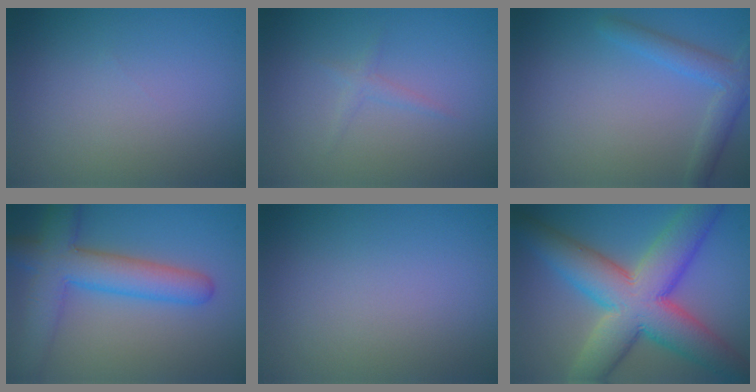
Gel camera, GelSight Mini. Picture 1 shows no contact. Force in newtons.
{"total": 0.9, "press": 0.9, "slide": 0.0}
{"total": 2.9, "press": 2.9, "slide": 0.2}
{"total": 6.6, "press": 6.6, "slide": 0.4}
{"total": 0.0}
{"total": 11.6, "press": 11.5, "slide": 0.6}